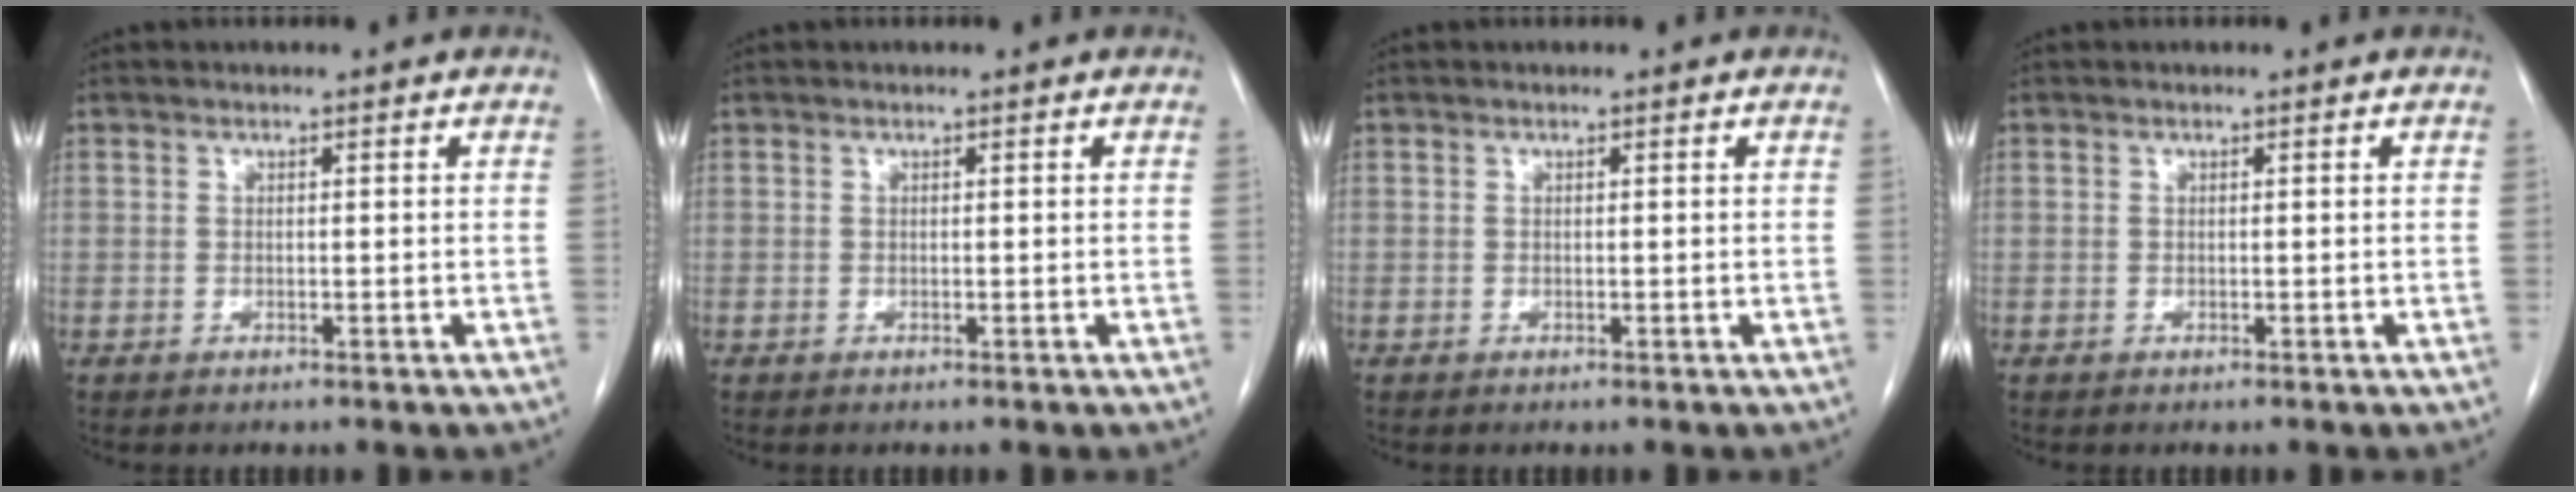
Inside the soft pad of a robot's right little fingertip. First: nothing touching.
{"total": 0.0}
{"total": 0.0}
{"total": 0.0}